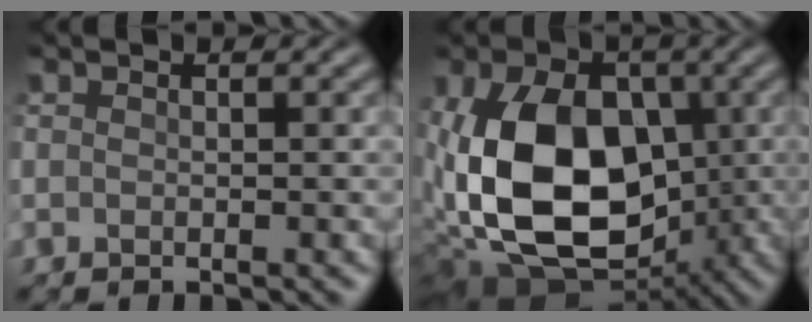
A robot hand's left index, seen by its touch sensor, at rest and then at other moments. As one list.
[{"total": 15.0, "force": [-1.5, 9.8, 11.3], "torque": [-0.226, -0.017, -0.025]}]